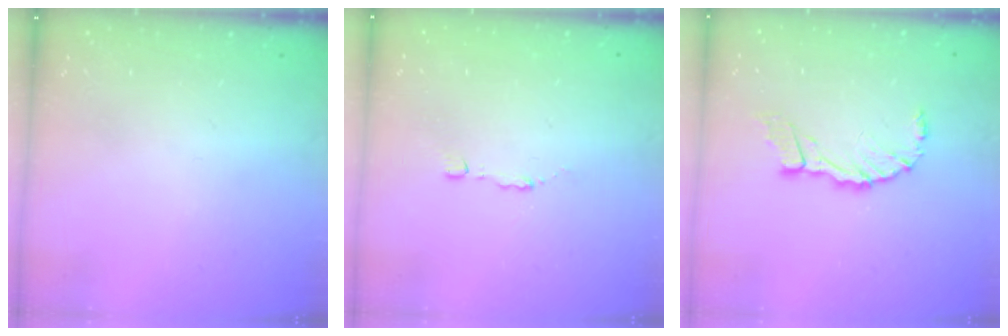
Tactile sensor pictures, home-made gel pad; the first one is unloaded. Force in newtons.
{"total": 1.1, "press": 1.1, "slide": 0.1}
{"total": 9.2, "press": 9.2, "slide": 0.5}